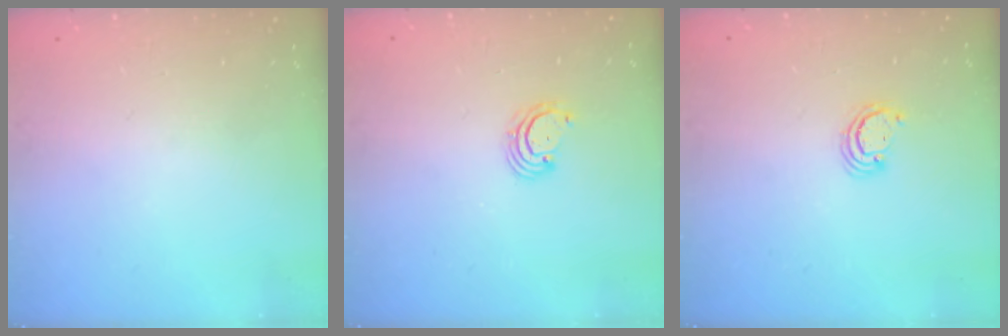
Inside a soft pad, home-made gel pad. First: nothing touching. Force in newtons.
{"total": 2.5, "press": 2.5, "slide": 0.3}
{"total": 2.6, "press": 2.5, "slide": 0.2}